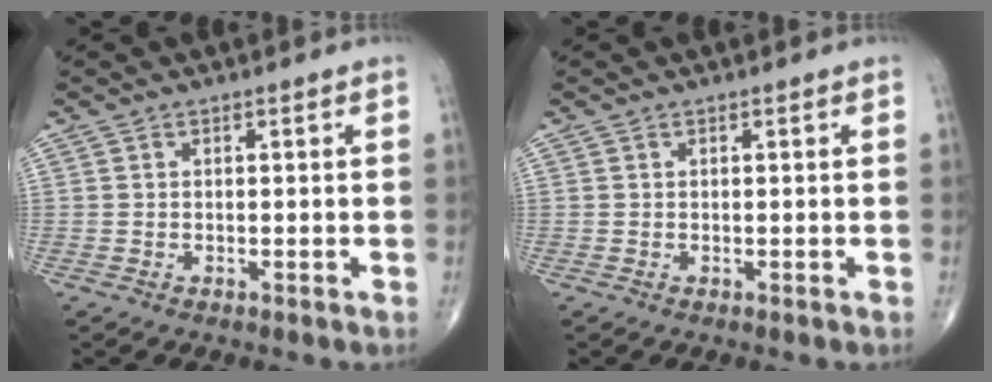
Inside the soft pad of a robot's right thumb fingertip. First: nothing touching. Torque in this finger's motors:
{"motor_torque": [0.13, 0.03, 0.08, 0.15, -0.02]}